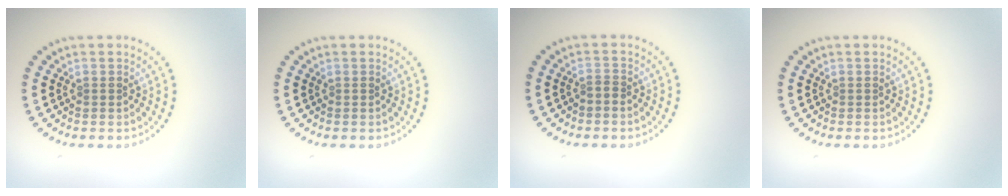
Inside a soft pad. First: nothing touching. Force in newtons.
{"total": 0.0}
{"total": 0.6, "press": 0.4, "slide": 0.4}
{"total": 0.0}